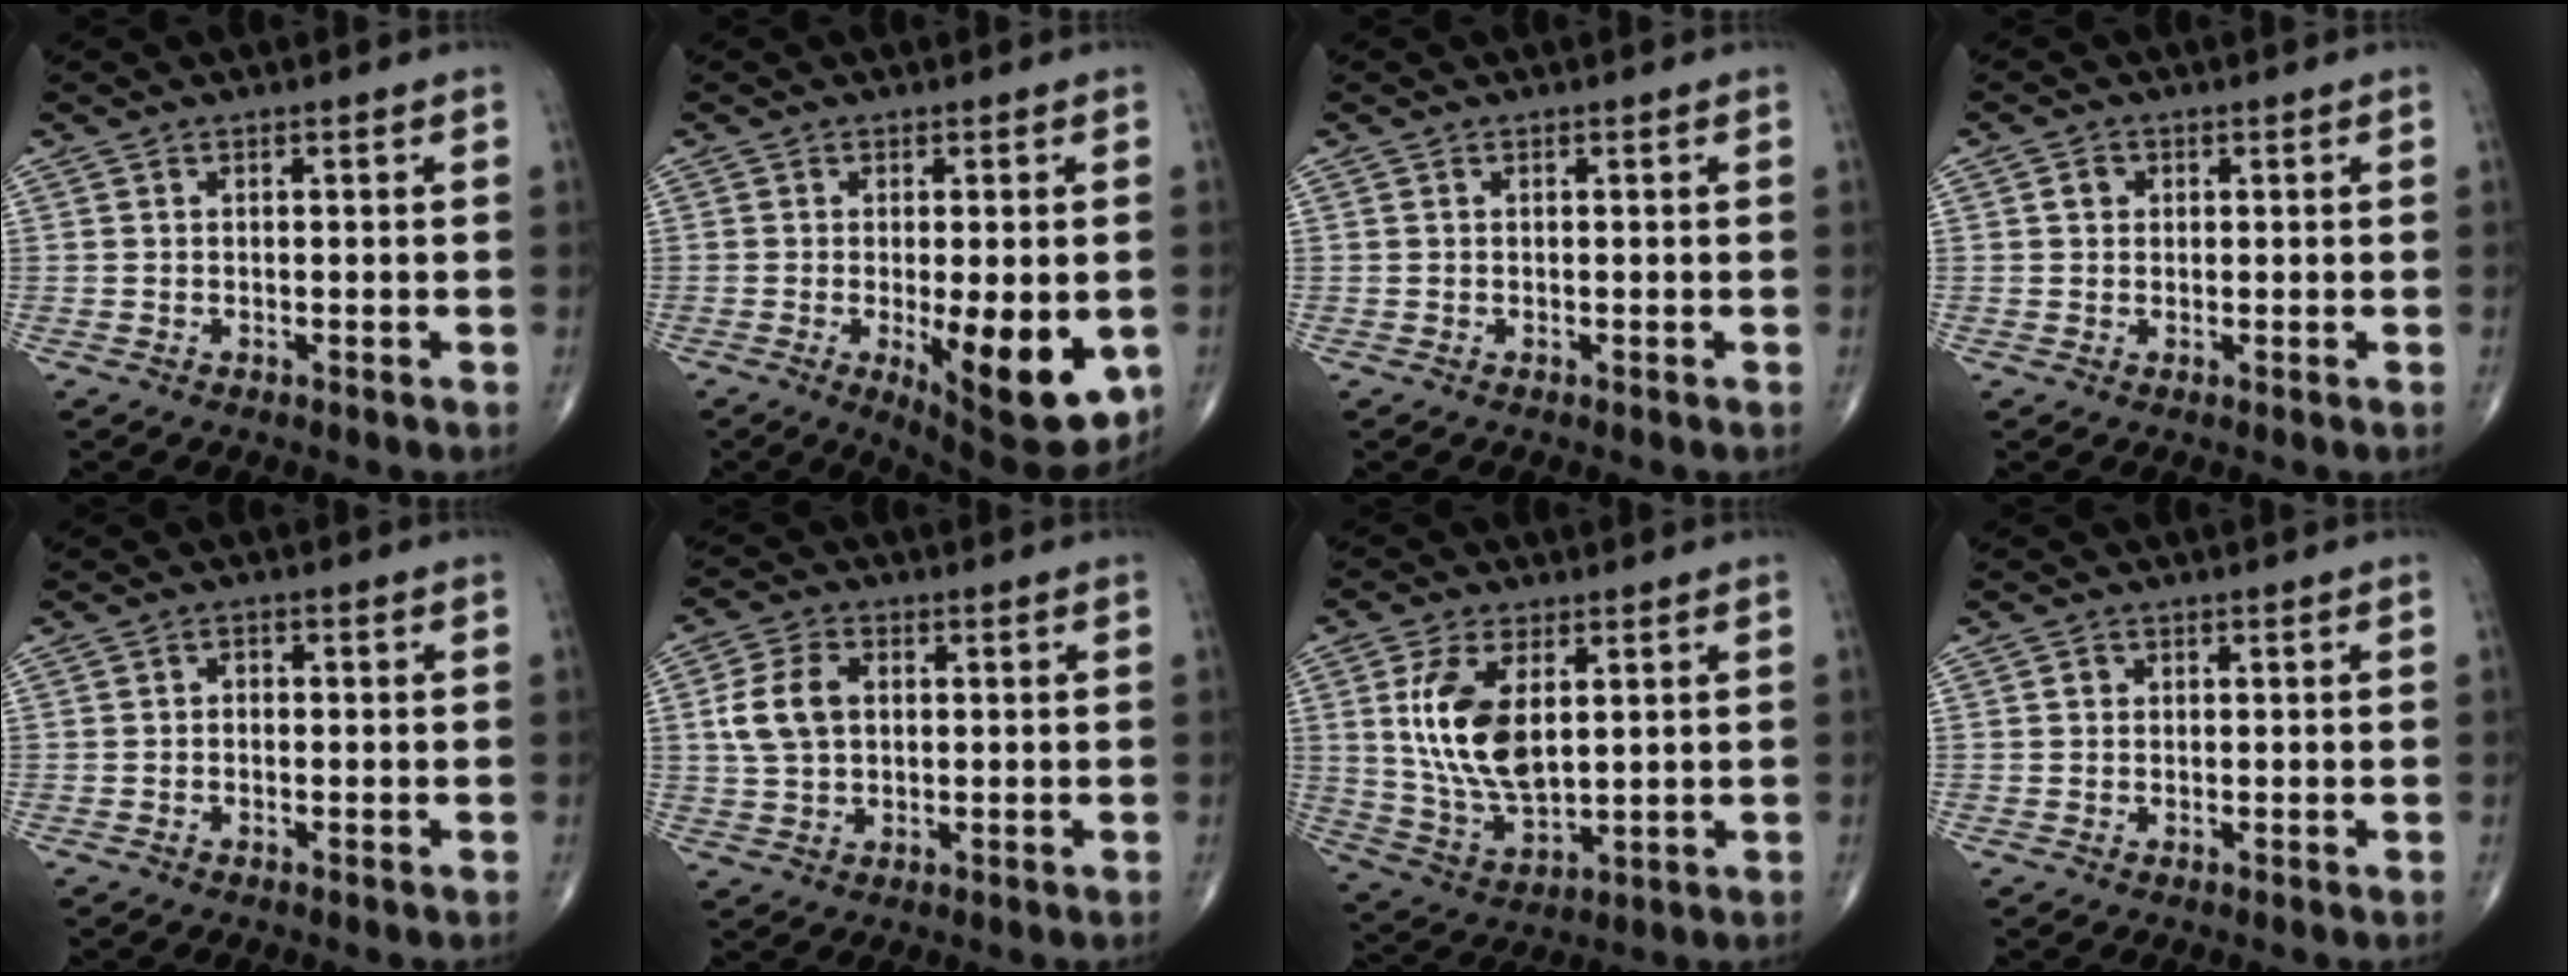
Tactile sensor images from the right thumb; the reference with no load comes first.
{"total": 15.0, "force": [-3.3, 5.0, 13.7], "torque": [-0.172, -0.026, -0.030]}
{"total": 0.0}
{"total": 2.0, "force": [0.5, 1.7, 0.8], "torque": [-0.006, 0.001, 0.005]}
{"total": 1.2, "force": [-0.2, 1.0, 0.7], "torque": [-0.002, 0.005, -0.009]}
{"total": 7.6, "force": [1.1, 5.3, 5.4], "torque": [-0.104, 0.008, 0.021]}
{"total": 13.3, "force": [3.2, 6.9, 10.9], "torque": [-0.210, -0.019, 0.072]}
{"total": 0.9, "force": [0.1, 0.8, 0.3], "torque": [-0.001, 0.002, 0.001]}